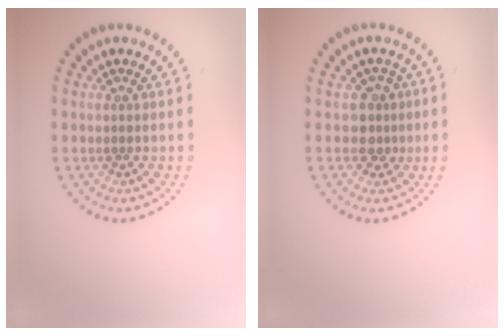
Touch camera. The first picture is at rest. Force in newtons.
{"total": 2.0, "press": 1.6, "slide": 1.2}